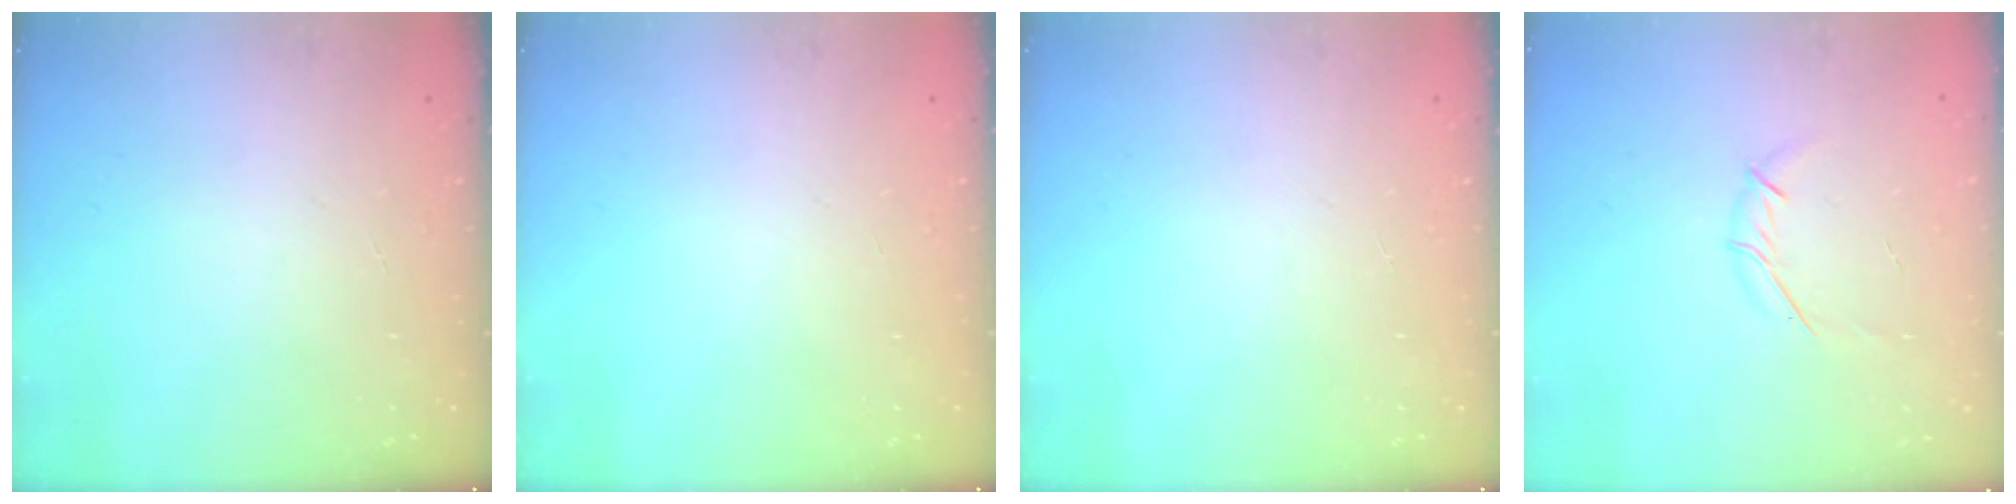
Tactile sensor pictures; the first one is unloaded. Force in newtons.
{"total": 0.0}
{"total": 0.0}
{"total": 4.3, "press": 4.2, "slide": 1.1}